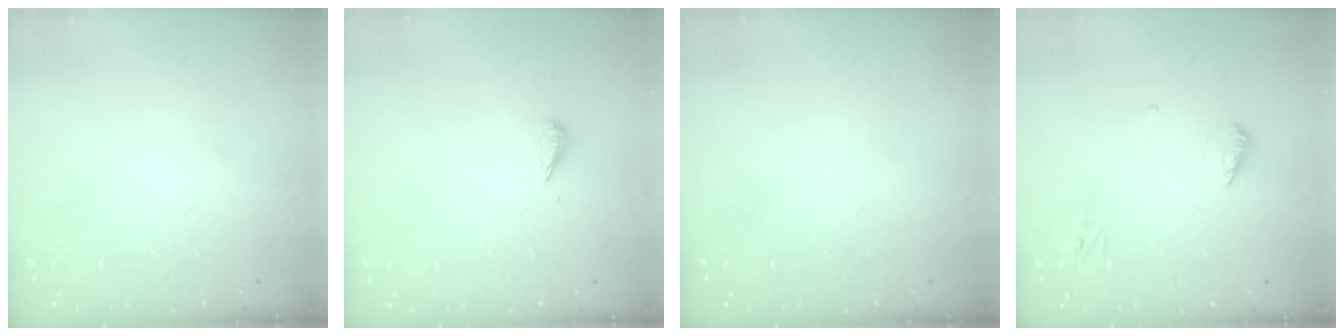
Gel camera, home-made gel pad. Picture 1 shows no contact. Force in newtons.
{"total": 2.9, "press": 2.9, "slide": 0.4}
{"total": 0.0}
{"total": 6.0, "press": 6.0, "slide": 0.6}